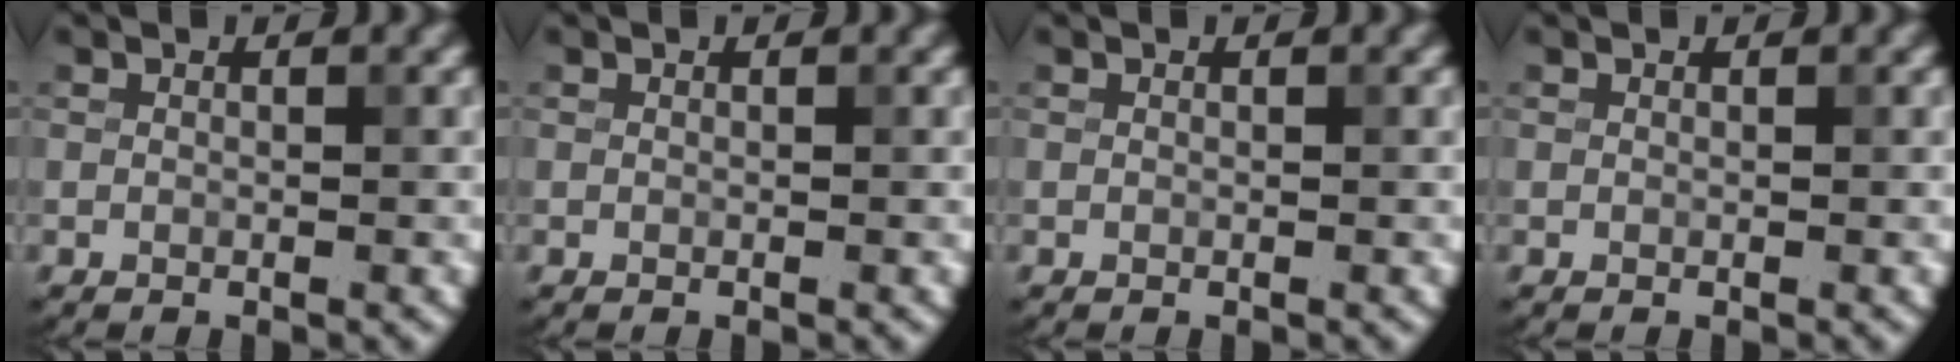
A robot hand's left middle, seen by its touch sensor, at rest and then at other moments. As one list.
[{"total": 0.0}, {"total": 0.0}, {"total": 0.0}]